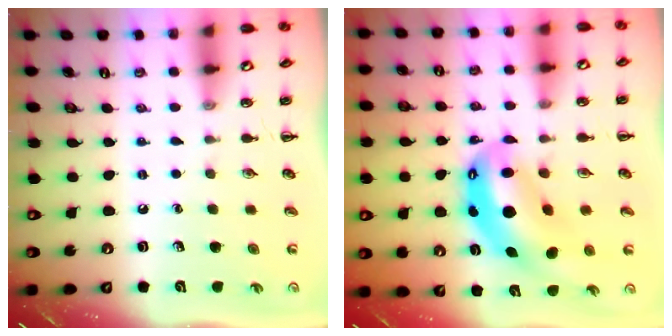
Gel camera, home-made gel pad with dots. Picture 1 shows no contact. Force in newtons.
{"total": 12.8, "press": 12.4, "slide": 3.2}